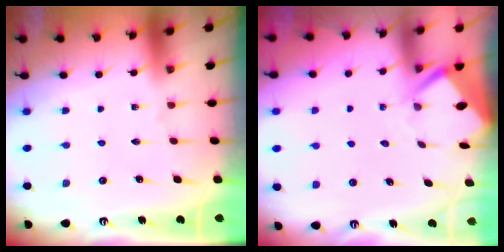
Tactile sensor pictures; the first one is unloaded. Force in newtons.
{"total": 3.4, "press": 3.4, "slide": 0.3}